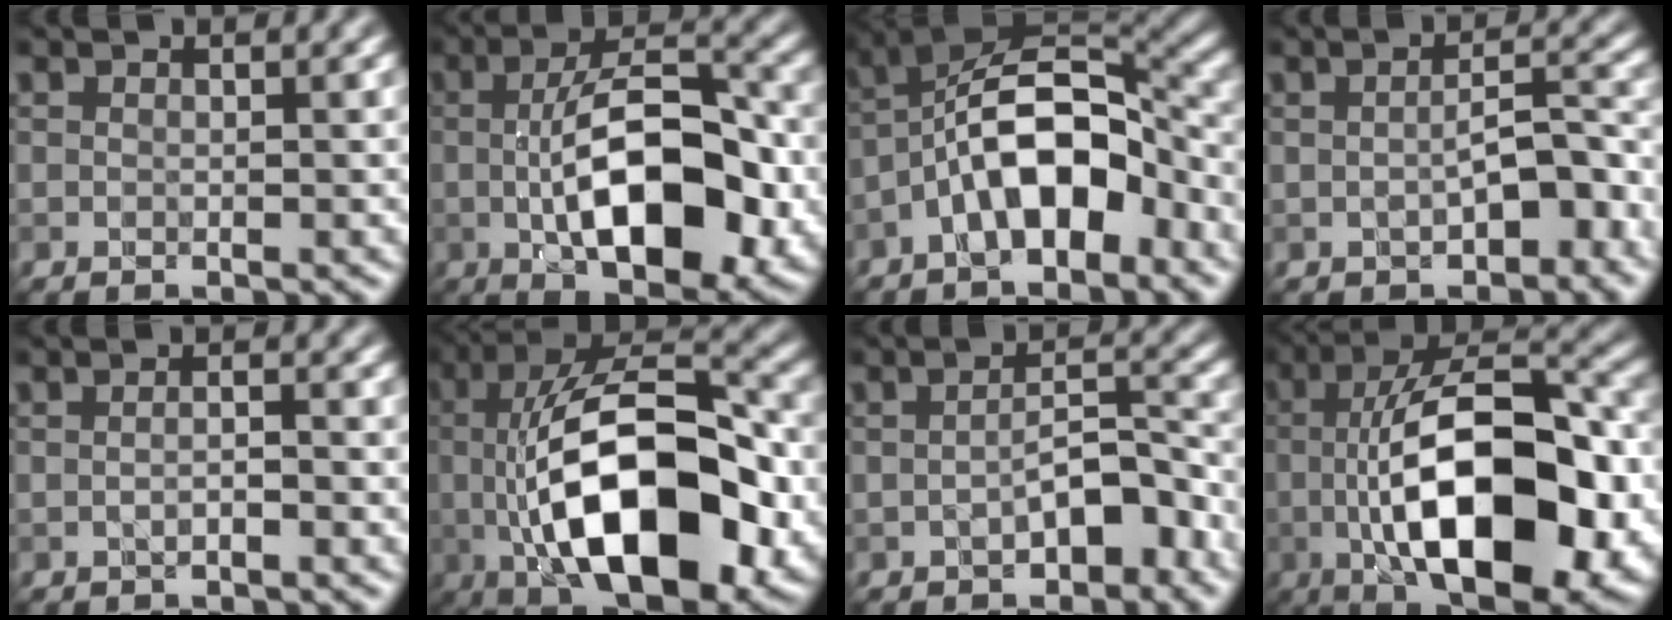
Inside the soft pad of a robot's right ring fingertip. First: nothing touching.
{"total": 11.3, "force": [-2.0, 4.6, 10.2], "torque": [-0.158, 0.002, -0.031]}
{"total": 8.9, "force": [-3.5, 4.1, 7.1], "torque": [-0.119, 0.025, -0.066]}
{"total": 4.2, "force": [-1.4, 1.9, 3.5], "torque": [-0.062, 0.003, -0.019]}
{"total": 0.8, "force": [-0.5, 0.2, 0.6], "torque": [-0.009, -0.007, -0.010]}
{"total": 15.2, "force": [-2.7, 6.7, 13.4], "torque": [-0.206, 0.004, -0.044]}
{"total": 4.4, "force": [-1.9, 2.0, 3.4], "torque": [-0.056, 0.007, -0.029]}
{"total": 15.8, "force": [-3.1, 6.4, 14.1], "torque": [-0.213, 0.004, -0.049]}